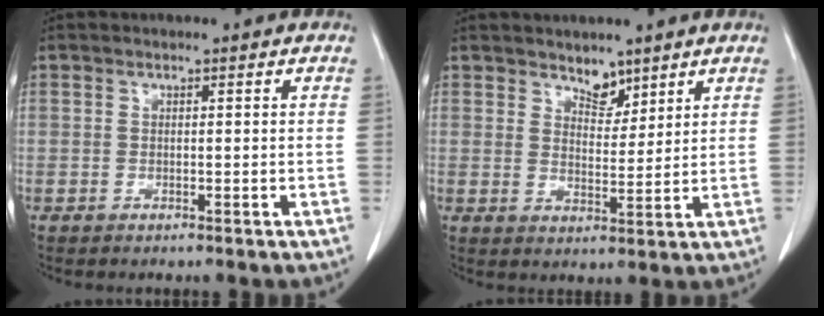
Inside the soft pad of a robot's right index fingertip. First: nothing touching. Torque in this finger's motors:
{"motor_torque": [-0.03, 0.31, 0.00, 0.00]}